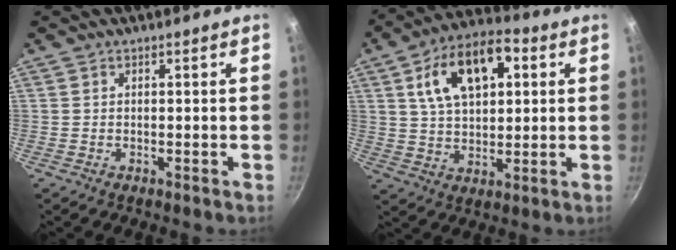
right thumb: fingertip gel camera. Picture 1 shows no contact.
{"total": 16.3, "force": [5.1, 9.3, 12.4], "torque": [-0.181, 0.009, 0.081]}